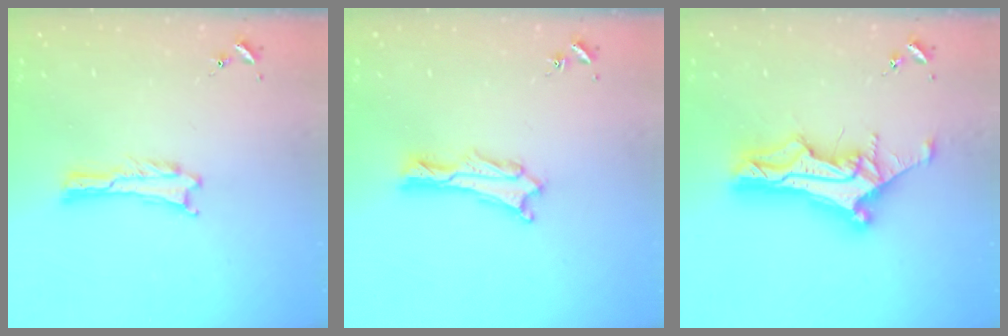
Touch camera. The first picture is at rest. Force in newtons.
{"total": 1.1, "press": 1.1, "slide": 0.2}
{"total": 12.6, "press": 12.6, "slide": 1.0}